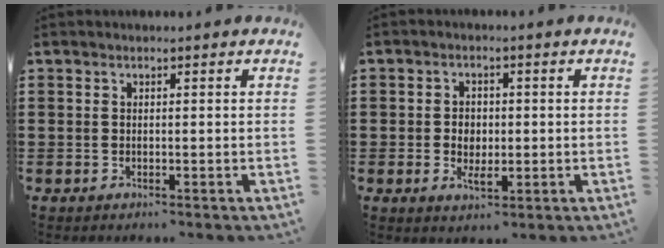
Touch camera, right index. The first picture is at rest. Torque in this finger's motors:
{"motor_torque": [1.07, 1.07, 0.33, 0.05]}